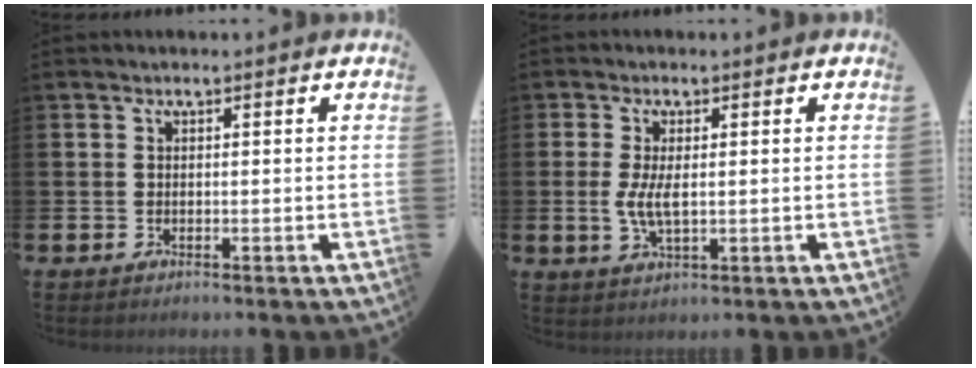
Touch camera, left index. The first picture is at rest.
{"total": 3.8, "force": [0.3, 1.5, 3.5], "torque": [-0.064, 0.004, 0.003]}